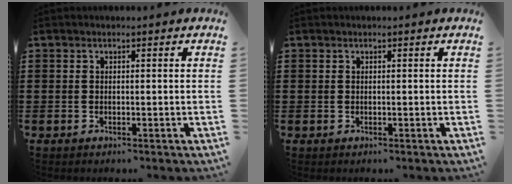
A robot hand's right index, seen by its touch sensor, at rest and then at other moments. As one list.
[{"total": 0.0}]